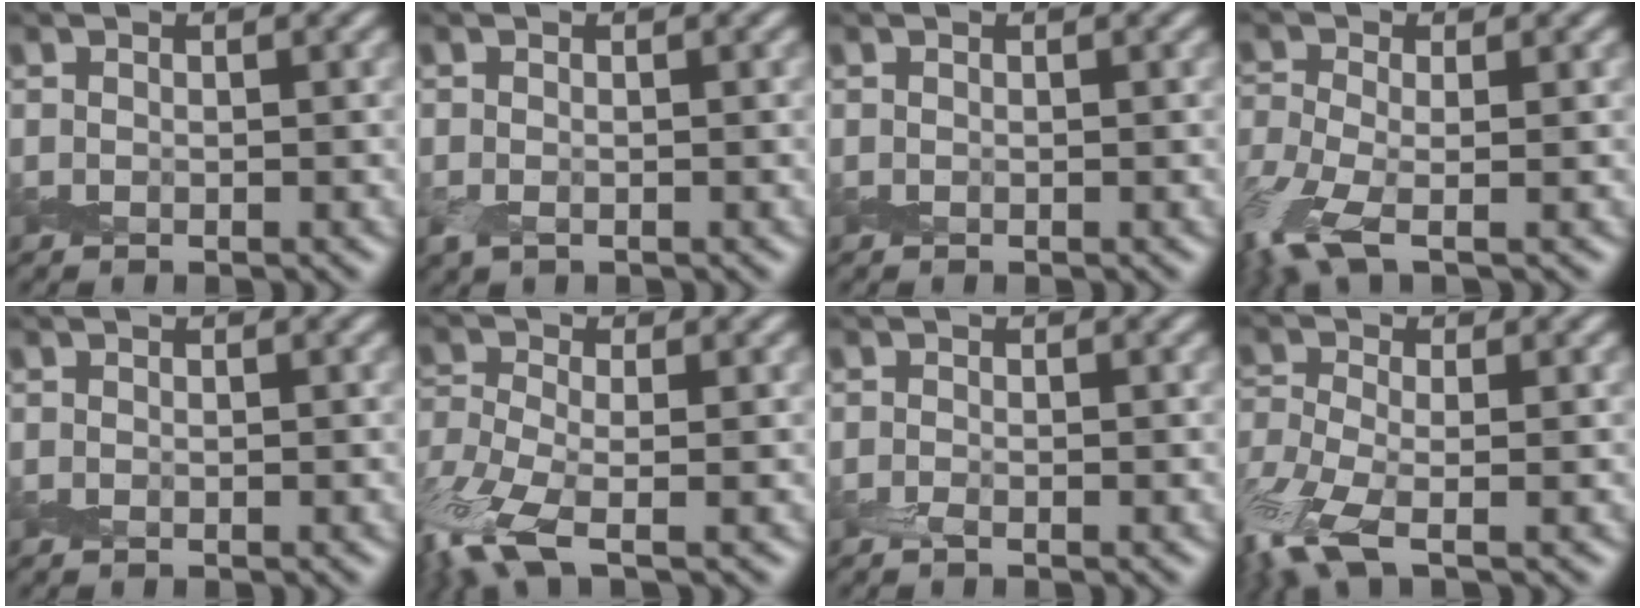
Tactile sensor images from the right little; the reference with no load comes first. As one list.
[{"total": 1.1, "force": [-0.6, 0.6, 0.7], "torque": [-0.022, -0.009, -0.011]}, {"total": 0.0}, {"total": 5.9, "force": [-3.1, 2.2, 4.5], "torque": [-0.116, -0.019, -0.074]}, {"total": 0.0}, {"total": 7.8, "force": [-4.4, 2.7, 5.9], "torque": [-0.142, -0.021, -0.097]}, {"total": 0.7, "force": [-0.6, 0.1, 0.3], "torque": [-0.011, -0.004, -0.014]}, {"total": 6.9, "force": [-4.0, 2.5, 5.1], "torque": [-0.125, -0.021, -0.089]}]